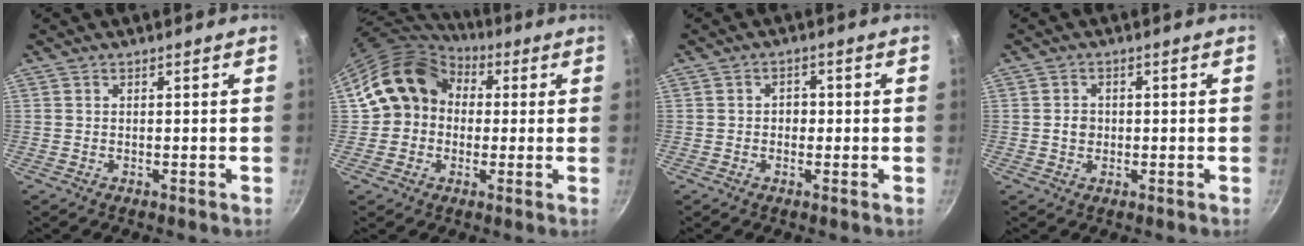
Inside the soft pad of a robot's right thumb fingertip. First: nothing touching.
{"total": 14.6, "force": [2.2, 12.4, 7.3], "torque": [-0.104, 0.037, 0.025]}
{"total": 2.3, "force": [-0.3, 1.9, 1.2], "torque": [-0.002, 0.005, -0.006]}
{"total": 2.4, "force": [-0.2, 2.1, 1.1], "torque": [-0.008, 0.007, -0.004]}